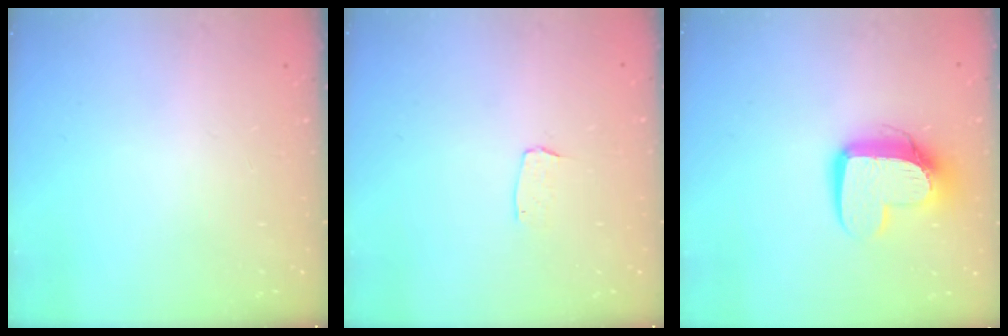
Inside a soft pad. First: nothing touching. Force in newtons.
{"total": 3.0, "press": 3.0, "slide": 0.2}
{"total": 12.2, "press": 12.2, "slide": 1.2}